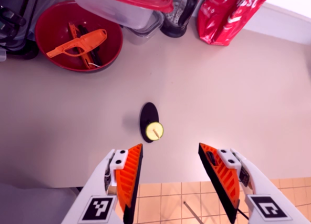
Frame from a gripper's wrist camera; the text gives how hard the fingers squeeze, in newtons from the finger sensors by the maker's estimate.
{"total": 0.0}